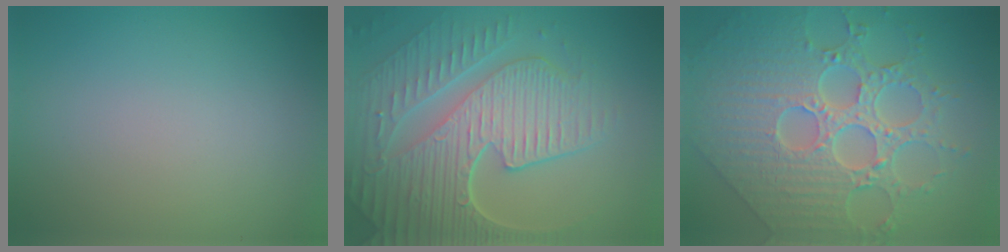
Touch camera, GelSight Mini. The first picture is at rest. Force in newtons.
{"total": 9.9, "press": 6.5, "slide": 7.4}
{"total": 9.4, "press": 6.9, "slide": 6.4}